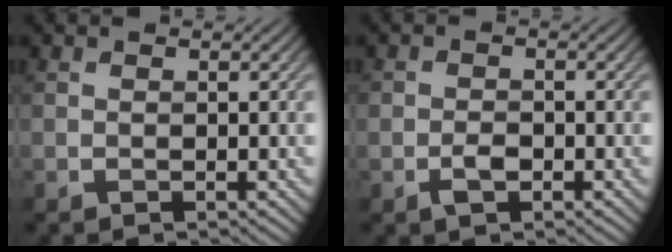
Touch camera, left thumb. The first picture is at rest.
{"total": 2.2, "force": [-1.0, 1.4, 1.4], "torque": [-0.026, 0.000, -0.022]}